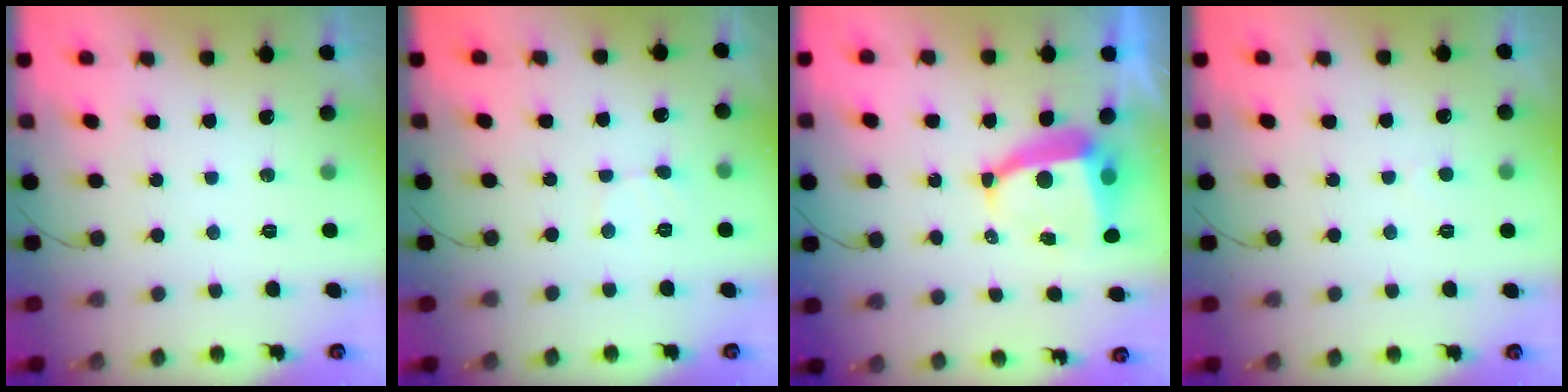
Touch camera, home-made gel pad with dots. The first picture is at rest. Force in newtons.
{"total": 2.4, "press": 2.4, "slide": 0.2}
{"total": 7.7, "press": 7.6, "slide": 1.0}
{"total": 2.5, "press": 2.5, "slide": 0.2}